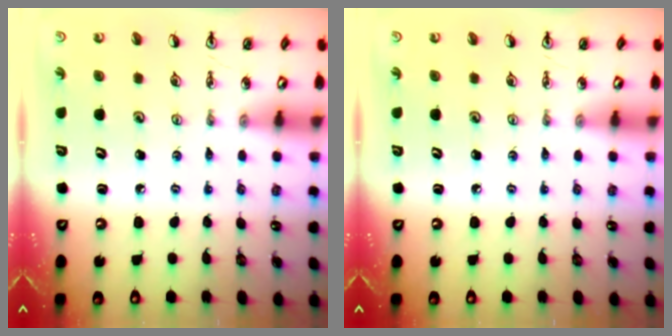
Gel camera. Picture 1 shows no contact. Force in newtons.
{"total": 0.0}